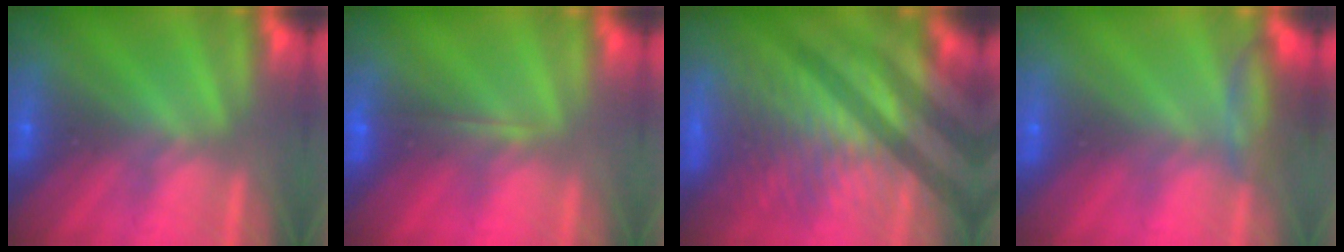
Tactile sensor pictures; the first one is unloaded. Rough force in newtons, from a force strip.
{"total": 1.9}
{"total": 8.5}
{"total": 2.5}